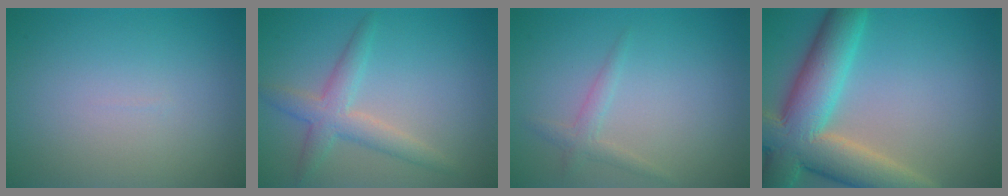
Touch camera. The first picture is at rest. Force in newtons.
{"total": 3.3, "press": 3.3, "slide": 0.0}
{"total": 1.5, "press": 1.5, "slide": 0.1}
{"total": 10.6, "press": 10.5, "slide": 0.9}